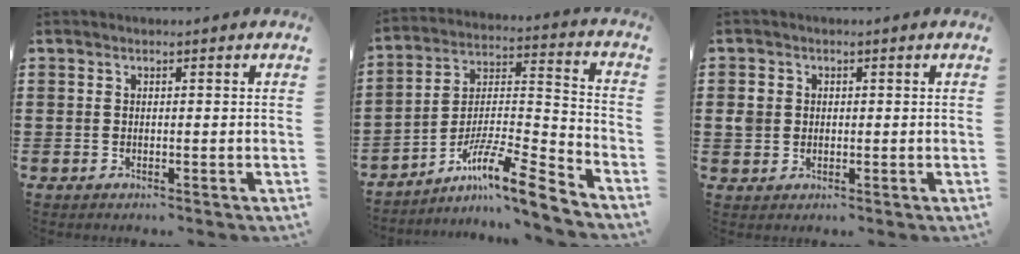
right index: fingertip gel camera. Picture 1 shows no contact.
{"total": 10.5, "force": [-8.0, 1.0, 6.7], "torque": [-0.110, 0.006, -0.157]}
{"total": 2.4, "force": [0.0, 2.2, 0.9], "torque": [-0.026, 0.010, -0.002]}